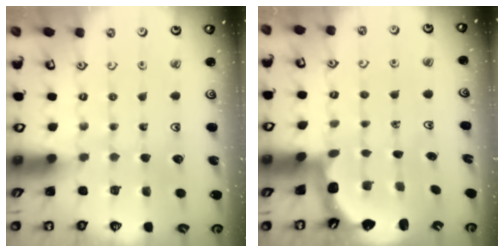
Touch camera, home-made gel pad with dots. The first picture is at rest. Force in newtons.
{"total": 2.6, "press": 2.2, "slide": 1.4}